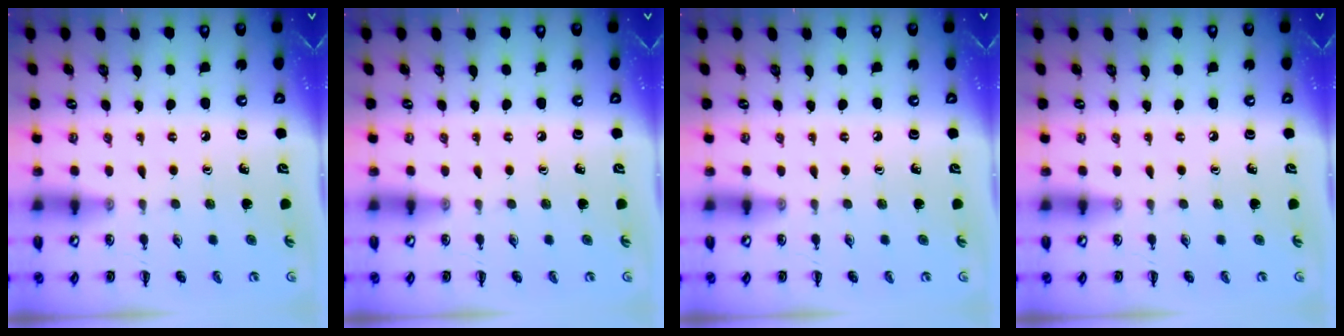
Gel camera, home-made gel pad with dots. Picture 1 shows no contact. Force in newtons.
{"total": 0.0}
{"total": 0.0}
{"total": 0.0}